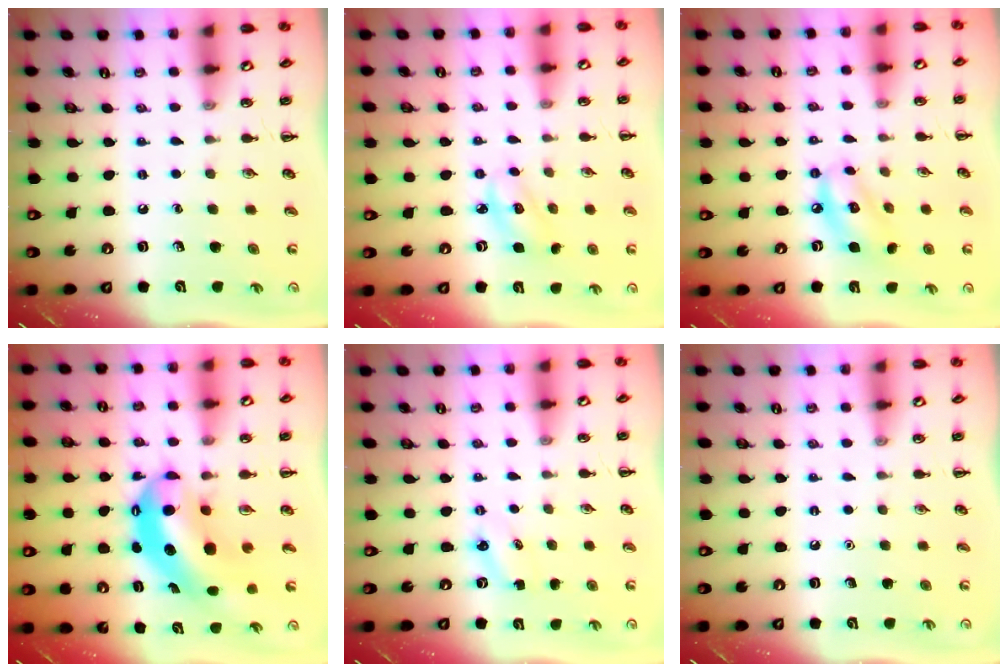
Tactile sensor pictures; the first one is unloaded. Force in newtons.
{"total": 3.1, "press": 3.0, "slide": 0.7}
{"total": 8.0, "press": 7.8, "slide": 1.7}
{"total": 9.0, "press": 8.8, "slide": 2.1}
{"total": 2.8, "press": 2.7, "slide": 0.7}
{"total": 1.6, "press": 1.6, "slide": 0.1}